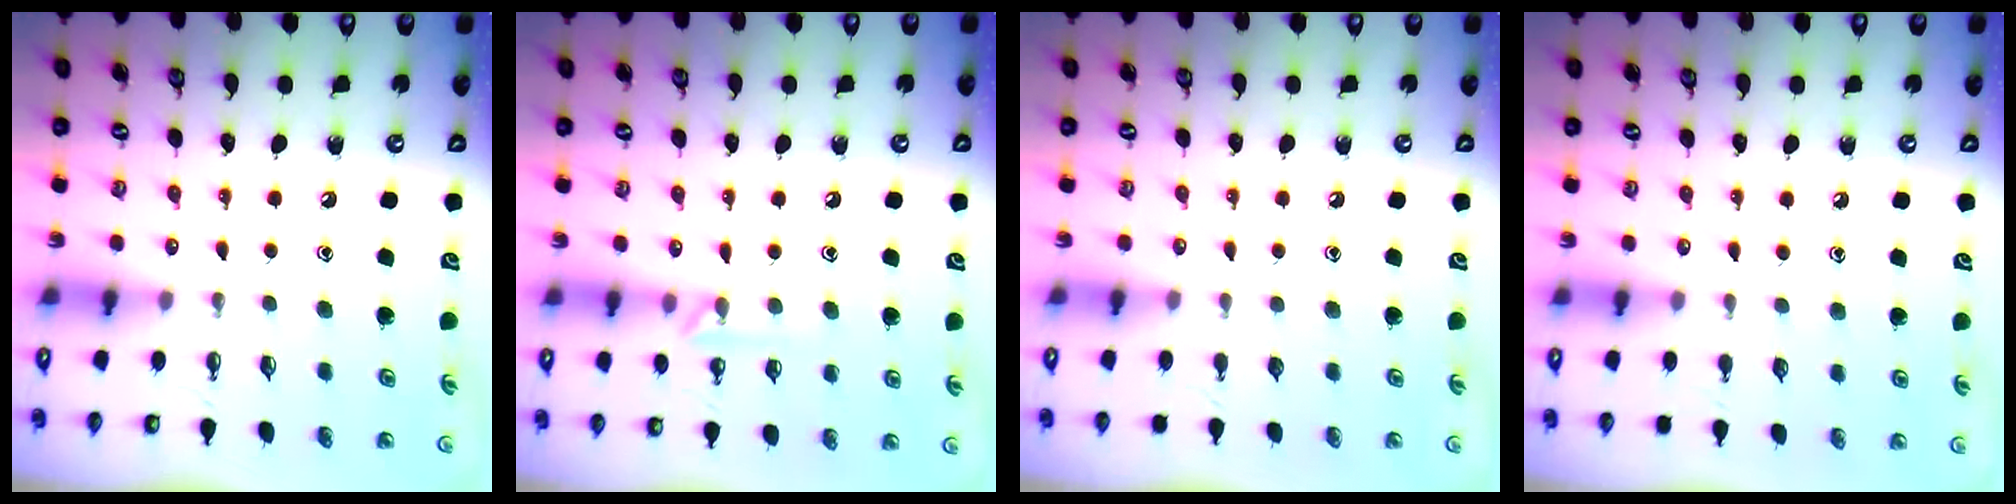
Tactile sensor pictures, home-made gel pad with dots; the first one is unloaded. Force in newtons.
{"total": 5.0, "press": 4.9, "slide": 0.7}
{"total": 0.0}
{"total": 4.0, "press": 4.0, "slide": 0.4}